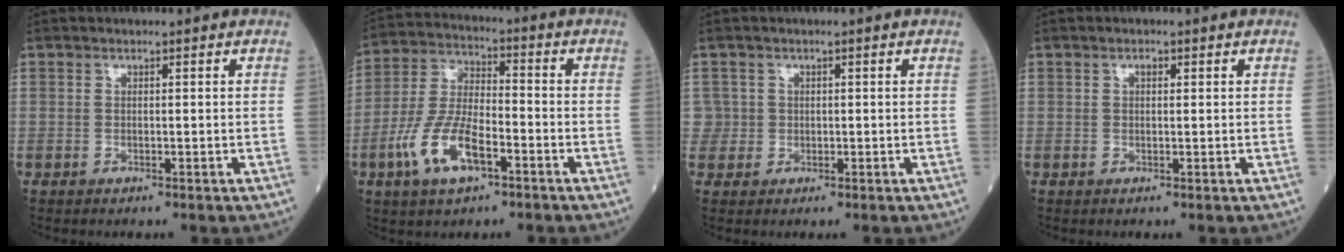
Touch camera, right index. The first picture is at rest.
{"total": 11.1, "force": [-4.9, 4.0, 9.1], "torque": [-0.202, 0.001, -0.094]}
{"total": 2.0, "force": [0.0, 2.0, -0.3], "torque": [0.021, 0.007, -0.004]}
{"total": 0.8, "force": [0.3, 0.4, 0.6], "torque": [-0.015, 0.000, 0.004]}